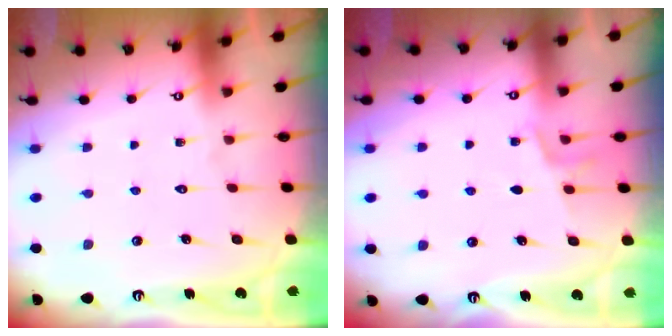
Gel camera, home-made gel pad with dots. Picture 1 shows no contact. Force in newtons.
{"total": 4.8, "press": 4.6, "slide": 1.4}